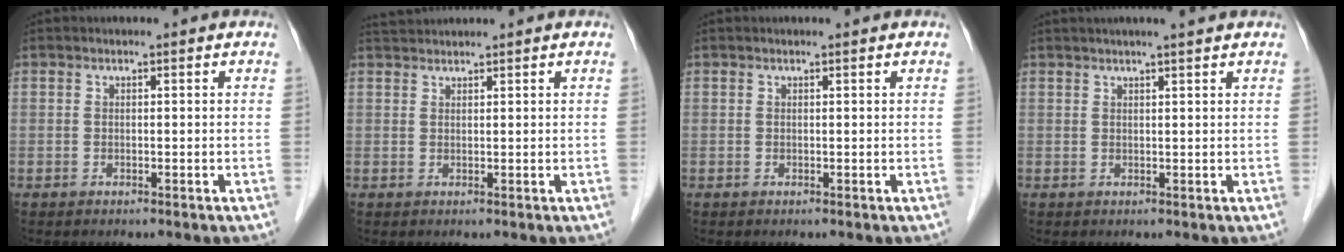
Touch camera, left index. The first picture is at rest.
{"total": 2.2, "force": [2.2, -0.2, 0.2], "torque": [-0.006, 0.020, 0.048]}
{"total": 0.5, "force": [0.5, 0.0, 0.3], "torque": [-0.008, 0.002, 0.007]}
{"total": 5.4, "force": [4.5, -0.2, 2.9], "torque": [-0.043, 0.021, 0.060]}